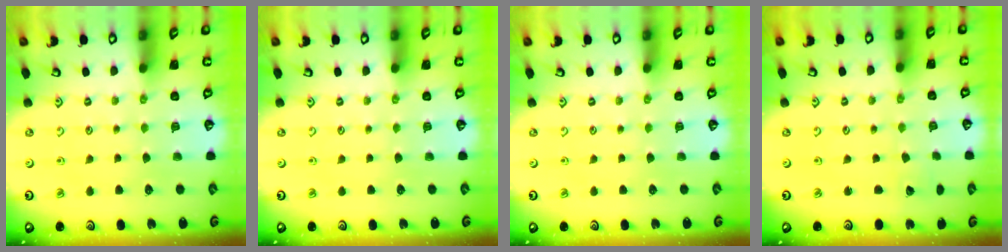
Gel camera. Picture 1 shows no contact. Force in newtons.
{"total": 0.0}
{"total": 0.0}
{"total": 1.2, "press": 1.2, "slide": 0.1}